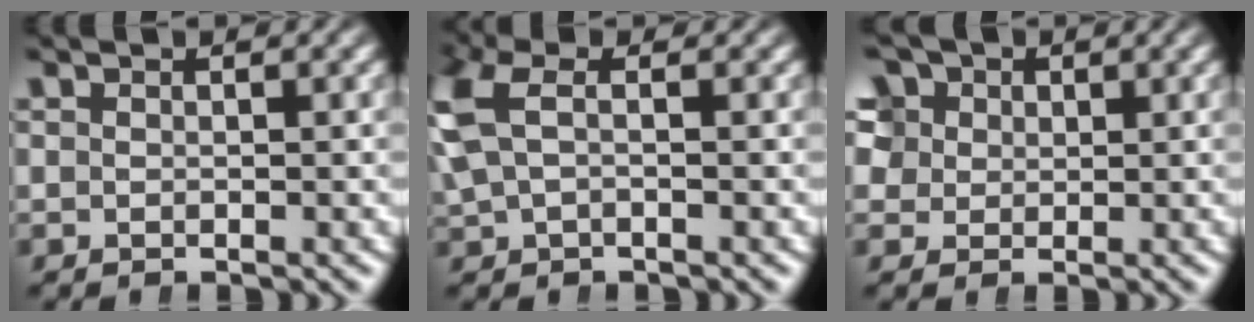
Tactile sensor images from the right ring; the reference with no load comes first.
{"total": 4.3, "force": [0.4, 3.0, 3.0], "torque": [-0.092, -0.002, 0.013]}
{"total": 9.3, "force": [3.4, 7.5, 4.3], "torque": [-0.097, 0.005, 0.050]}